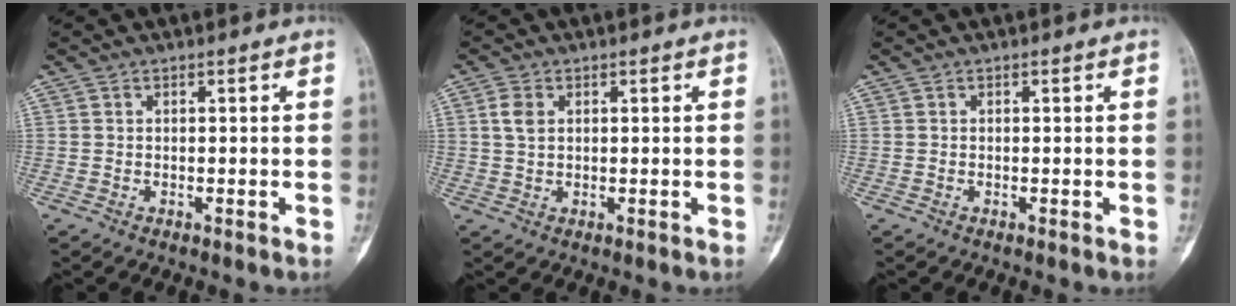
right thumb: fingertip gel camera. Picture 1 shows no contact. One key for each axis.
{"total": 3.2, "fx": 0.9, "fy": 2.1, "fz": 2.3, "tx": -0.045, "ty": 0.003, "tz": 0.018}
{"total": 0.0}